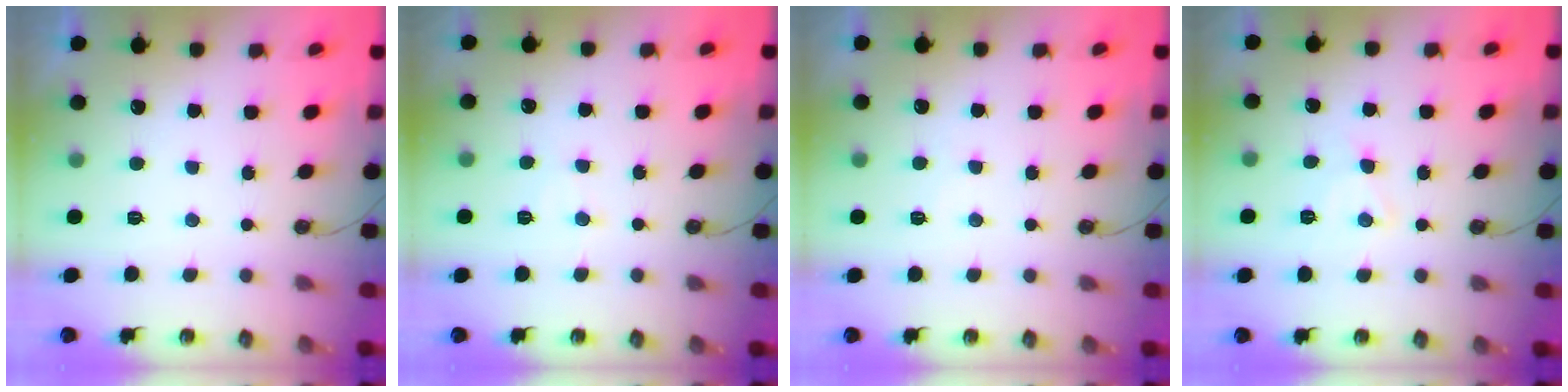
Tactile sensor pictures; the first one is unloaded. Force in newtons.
{"total": 4.9, "press": 4.9, "slide": 0.5}
{"total": 4.5, "press": 4.4, "slide": 0.6}
{"total": 8.1, "press": 8.1, "slide": 0.2}